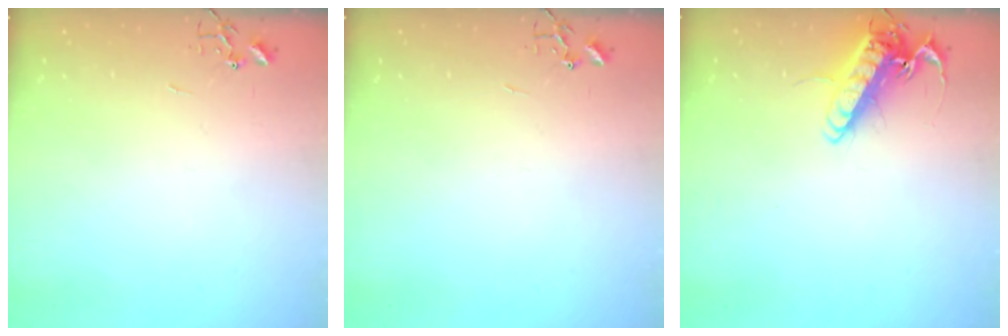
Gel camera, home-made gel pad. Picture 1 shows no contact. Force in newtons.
{"total": 0.0}
{"total": 15.2, "press": 15.0, "slide": 2.4}